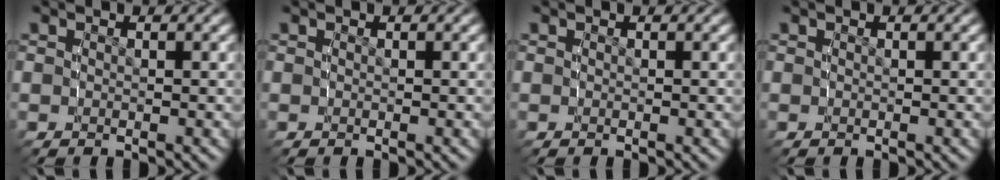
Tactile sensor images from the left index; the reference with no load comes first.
{"total": 0.0}
{"total": 0.0}
{"total": 0.0}